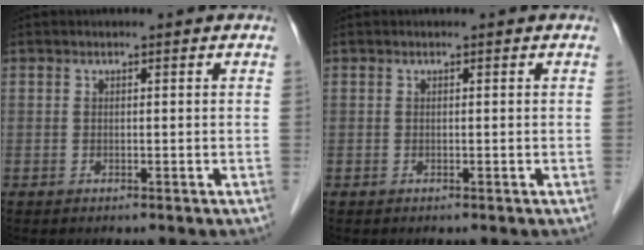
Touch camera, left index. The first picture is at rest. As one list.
[{"total": 0.0}]